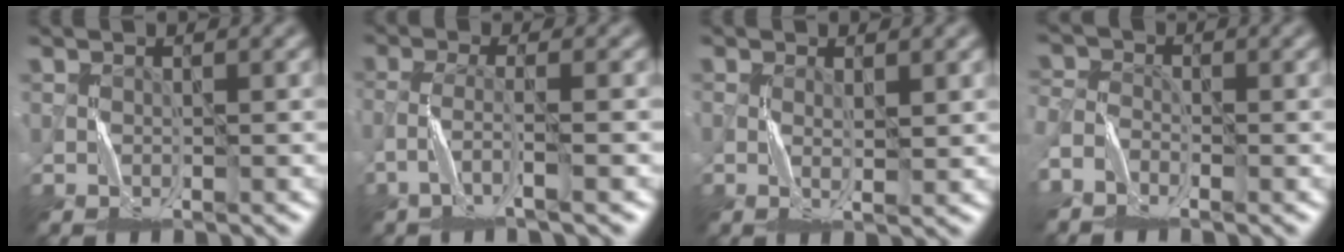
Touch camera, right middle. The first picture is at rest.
{"total": 2.4, "force": [-1.8, 0.0, 1.6], "torque": [-0.030, 0.009, -0.050]}
{"total": 0.8, "force": [0.2, 0.1, 0.8], "torque": [-0.017, 0.002, 0.004]}
{"total": 3.4, "force": [-2.7, 1.7, 1.1], "torque": [-0.022, 0.000, -0.060]}